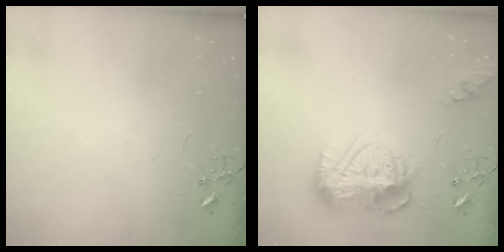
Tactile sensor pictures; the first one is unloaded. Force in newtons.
{"total": 15.5, "press": 15.4, "slide": 1.4}